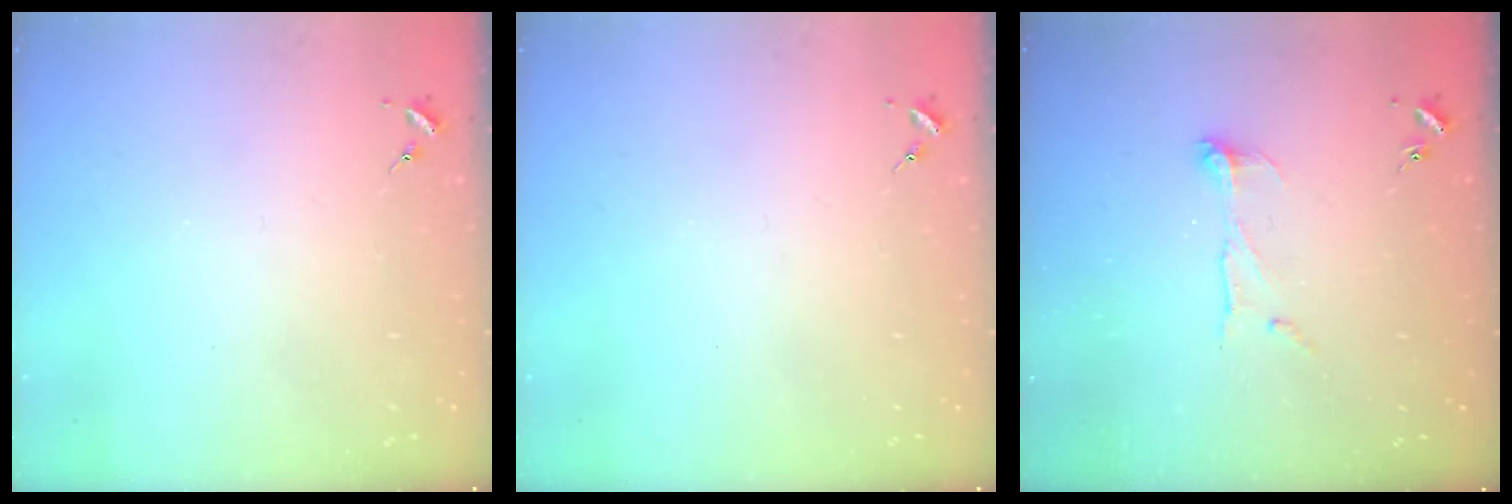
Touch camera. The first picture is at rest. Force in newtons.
{"total": 0.0}
{"total": 6.9, "press": 6.9, "slide": 0.2}